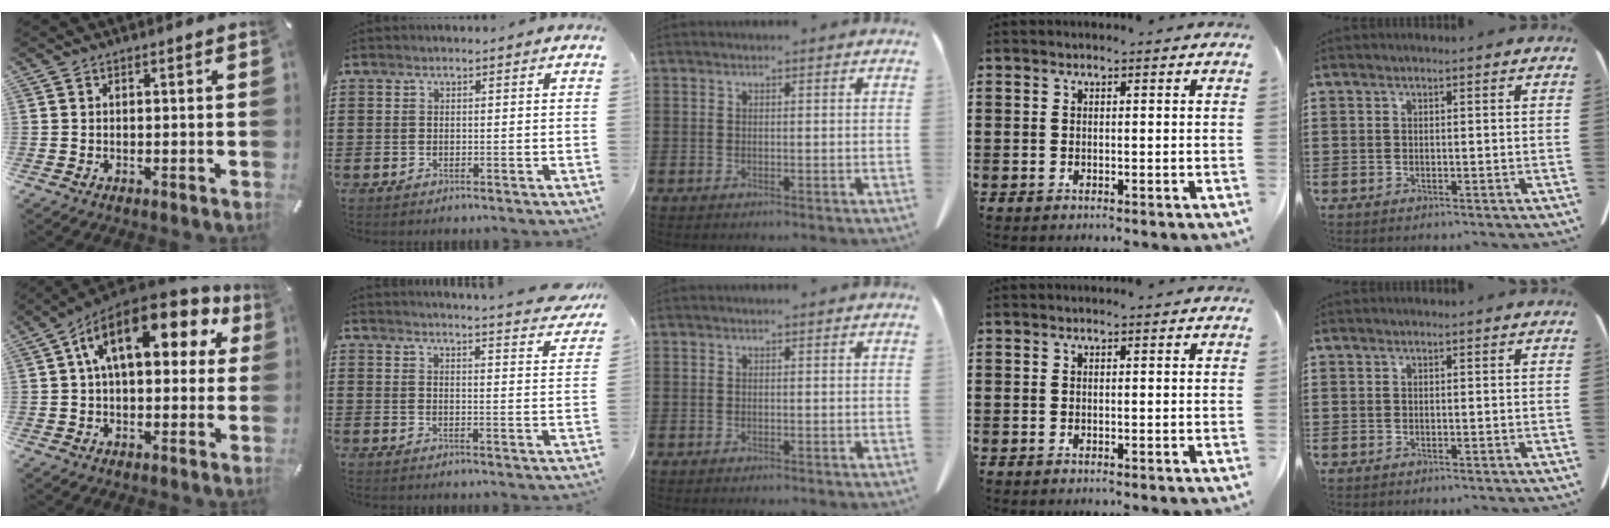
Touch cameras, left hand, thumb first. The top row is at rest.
{"thumb": {"total": 17.6, "force": [7.6, 8.7, 13.4], "torque": [-0.232, -0.029, 0.125]}, "index": {"total": 4.4, "force": [4.2, -0.8, 1.1], "torque": [-0.030, -0.029, 0.072]}}